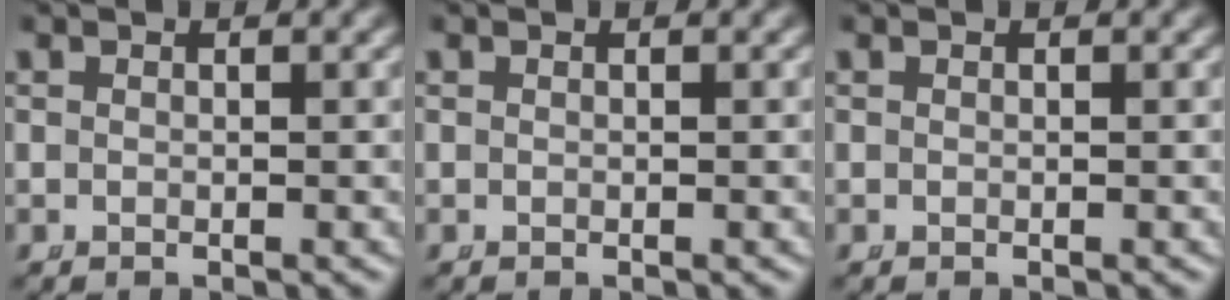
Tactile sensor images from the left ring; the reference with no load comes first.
{"total": 0.0}
{"total": 0.0}